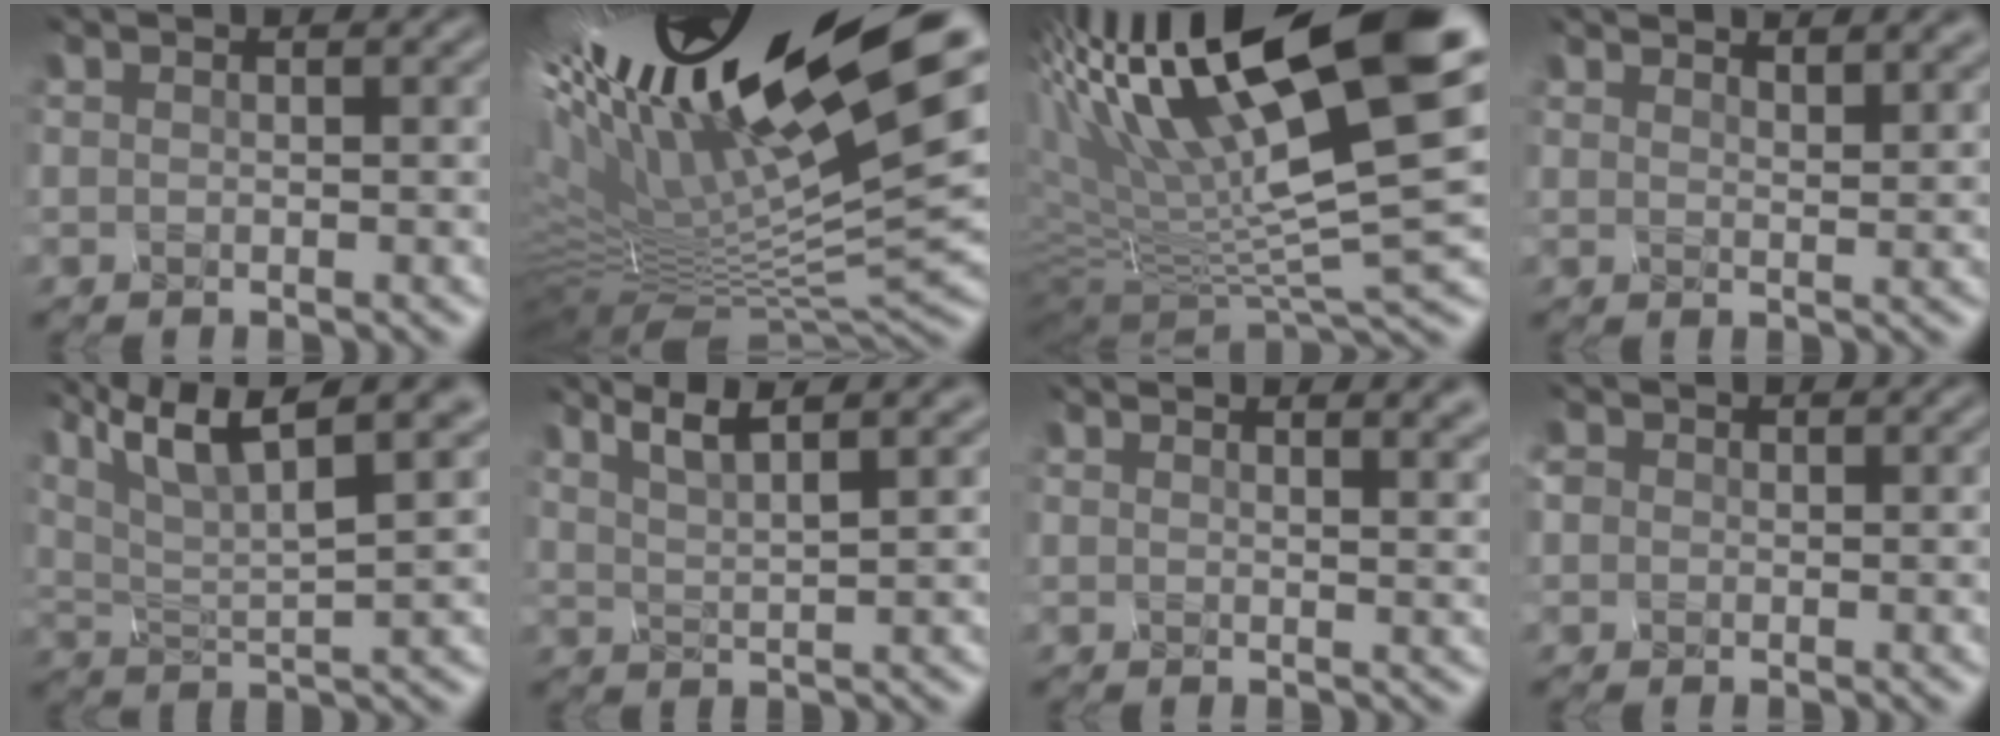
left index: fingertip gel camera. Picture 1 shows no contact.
{"total": 18.1, "force": [4.4, 4.3, 17.0], "torque": [-0.304, -0.001, 0.109]}
{"total": 15.6, "force": [5.1, 3.7, 14.2], "torque": [-0.274, 0.007, 0.113]}
{"total": 4.5, "force": [3.6, 1.4, 2.3], "torque": [-0.022, 0.011, 0.041]}
{"total": 10.2, "force": [5.7, 3.4, 7.8], "torque": [-0.166, 0.019, 0.095]}
{"total": 3.8, "force": [2.2, 0.7, 3.0], "torque": [-0.061, 0.004, 0.049]}
{"total": 5.6, "force": [3.9, 2.3, 3.3], "torque": [-0.026, 0.026, 0.035]}
{"total": 1.2, "force": [-0.7, 0.1, -1.0], "torque": [-0.007, -0.006, 0.013]}